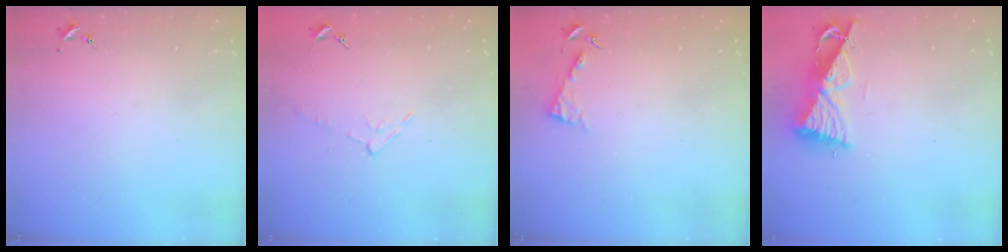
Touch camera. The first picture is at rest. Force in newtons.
{"total": 4.7, "press": 4.7, "slide": 0.5}
{"total": 3.9, "press": 3.9, "slide": 0.4}
{"total": 8.5, "press": 8.4, "slide": 1.0}